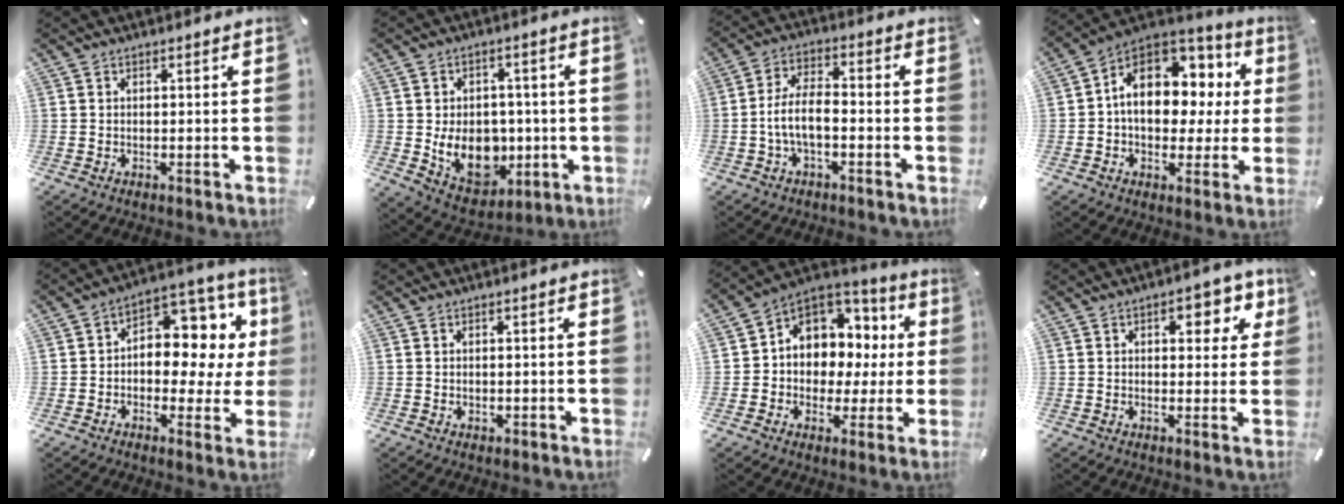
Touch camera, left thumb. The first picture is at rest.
{"total": 13.9, "force": [-1.8, 11.0, 8.3], "torque": [-0.154, 0.000, -0.021]}
{"total": 7.8, "force": [-2.4, 3.7, 6.4], "torque": [-0.132, 0.009, -0.047]}
{"total": 14.8, "force": [3.1, 10.9, 9.5], "torque": [-0.152, -0.015, 0.059]}
{"total": 10.5, "force": [2.2, 7.6, 6.9], "torque": [-0.086, -0.030, 0.039]}
{"total": 0.7, "force": [0.1, 0.6, 0.1], "torque": [-0.004, 0.005, 0.002]}
{"total": 9.8, "force": [2.8, 8.9, 3.2], "torque": [-0.060, -0.034, 0.057]}
{"total": 8.1, "force": [3.4, 4.4, 5.9], "torque": [-0.064, -0.009, 0.051]}